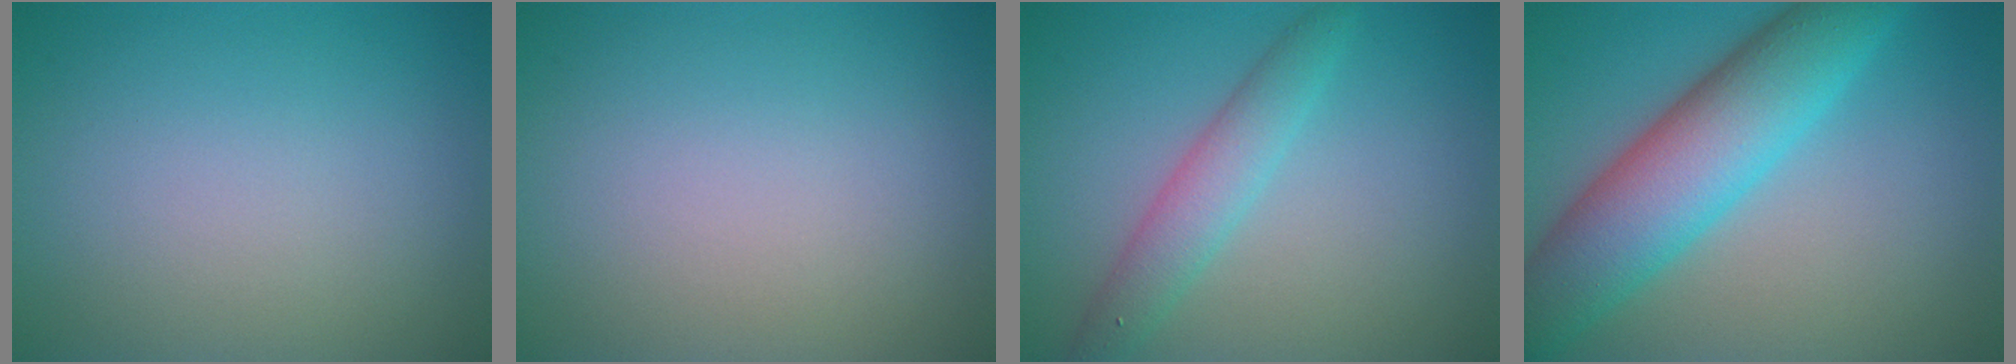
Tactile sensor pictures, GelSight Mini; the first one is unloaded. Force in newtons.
{"total": 0.0}
{"total": 3.0, "press": 3.0, "slide": 0.1}
{"total": 8.9, "press": 8.9, "slide": 0.2}